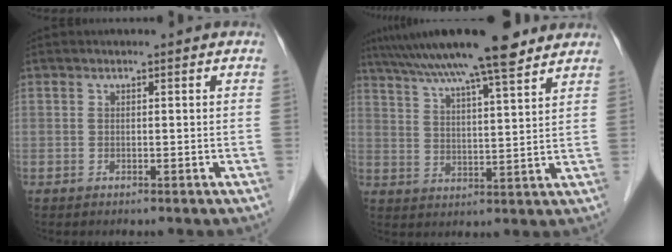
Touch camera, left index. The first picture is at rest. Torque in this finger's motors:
{"motor_torque": [0.29, -0.51, 0.87, 0.21]}